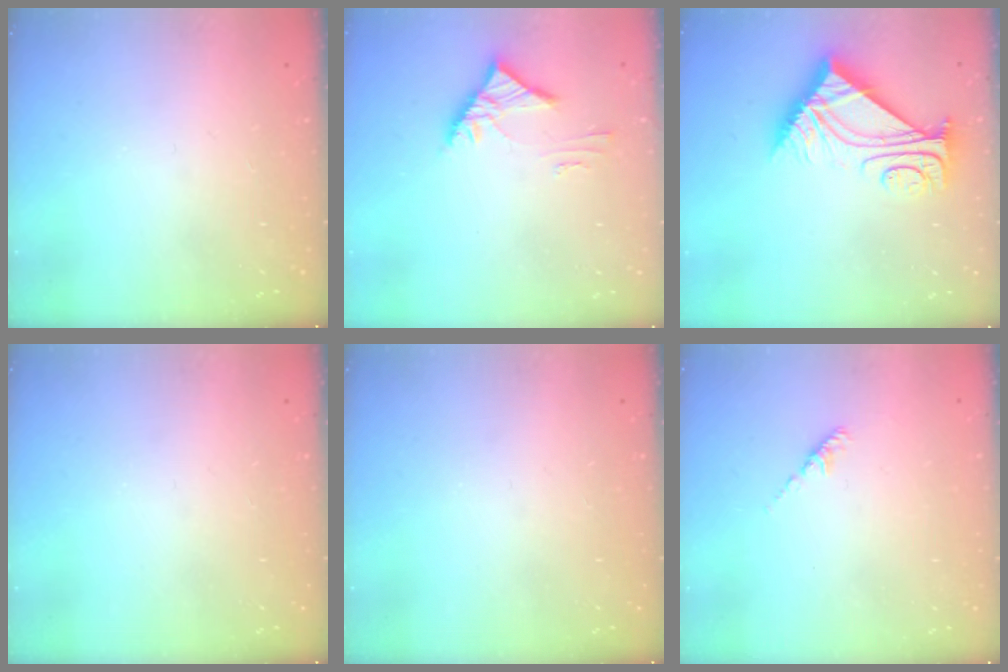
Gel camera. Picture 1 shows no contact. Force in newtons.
{"total": 3.6, "press": 3.5, "slide": 0.9}
{"total": 10.5, "press": 10.5, "slide": 0.5}
{"total": 0.0}
{"total": 0.0}
{"total": 2.2, "press": 2.1, "slide": 0.6}